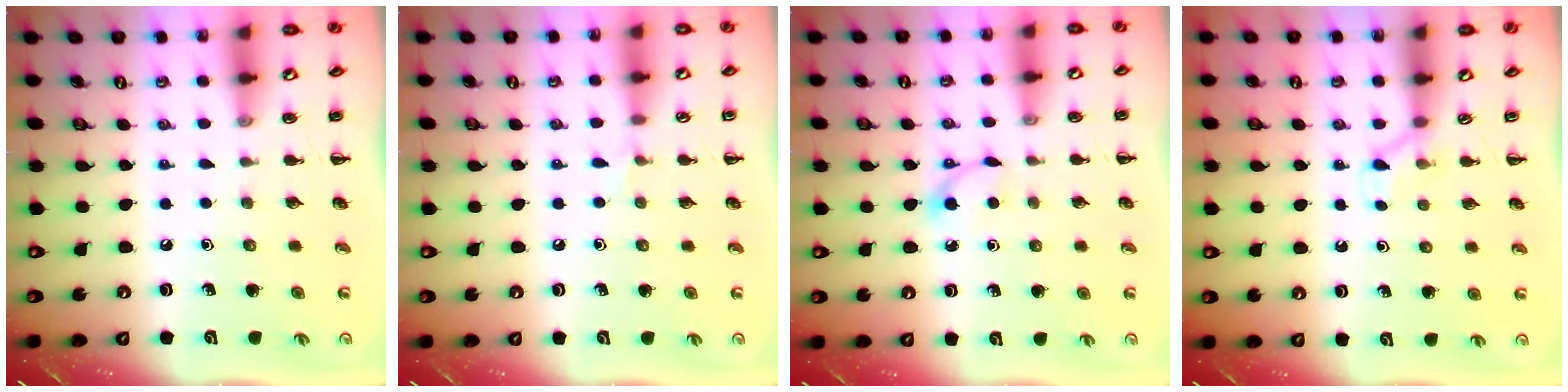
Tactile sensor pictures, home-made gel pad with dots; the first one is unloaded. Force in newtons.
{"total": 3.1, "press": 2.9, "slide": 1.2}
{"total": 3.4, "press": 3.3, "slide": 1.0}
{"total": 3.8, "press": 3.6, "slide": 1.3}